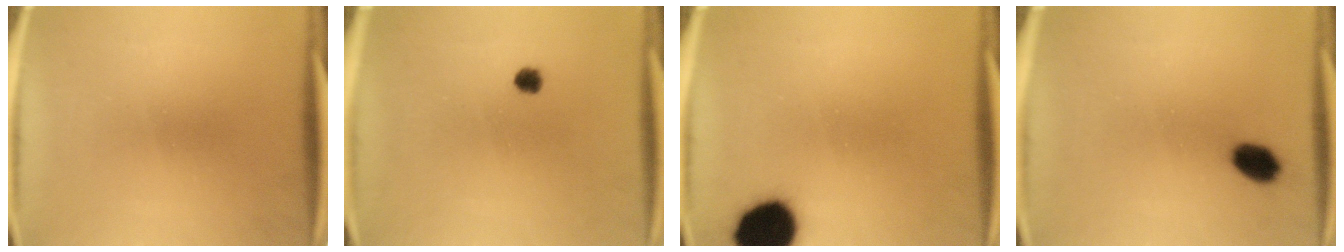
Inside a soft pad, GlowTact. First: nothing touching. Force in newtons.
{"total": 1.7}
{"total": 14.8}
{"total": 5.5}